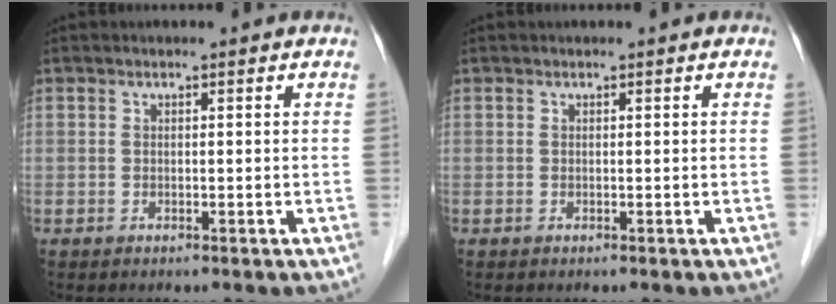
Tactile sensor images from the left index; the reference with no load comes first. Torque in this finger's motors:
{"motor_torque": [0.00, 0.00, -0.01, 0.00]}